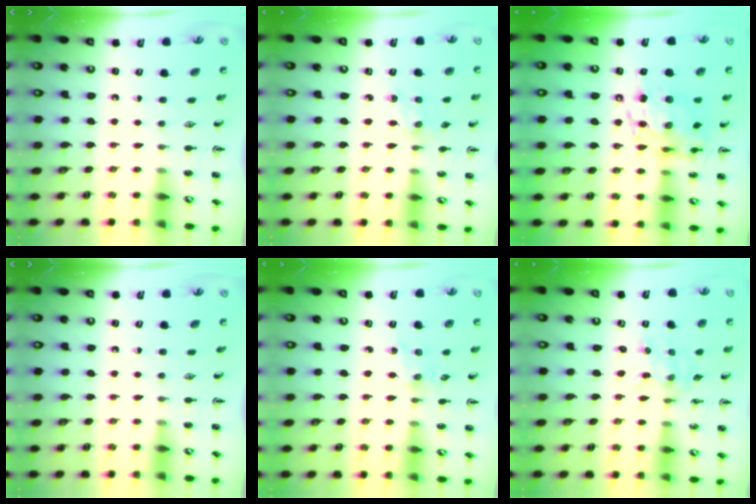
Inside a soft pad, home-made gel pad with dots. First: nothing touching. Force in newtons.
{"total": 2.3, "press": 2.3, "slide": 0.4}
{"total": 14.2, "press": 14.2, "slide": 1.2}
{"total": 0.0}
{"total": 2.9, "press": 2.8, "slide": 0.4}
{"total": 1.5, "press": 1.5, "slide": 0.2}